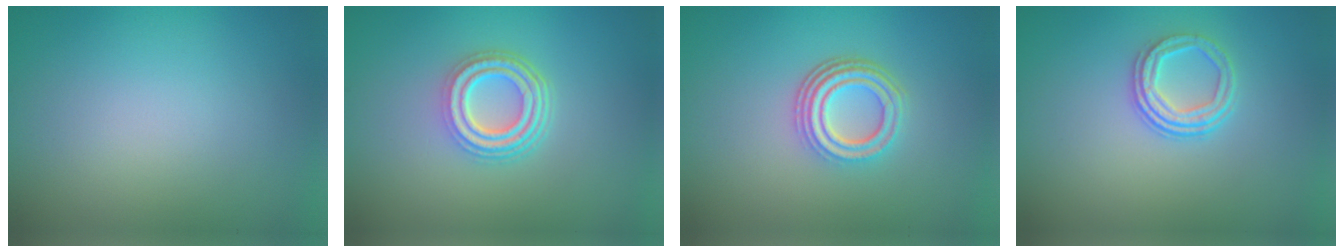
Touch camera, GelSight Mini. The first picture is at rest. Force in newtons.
{"total": 4.8, "press": 3.4, "slide": 3.4}
{"total": 4.5, "press": 3.3, "slide": 3.0}
{"total": 3.0, "press": 2.3, "slide": 1.9}